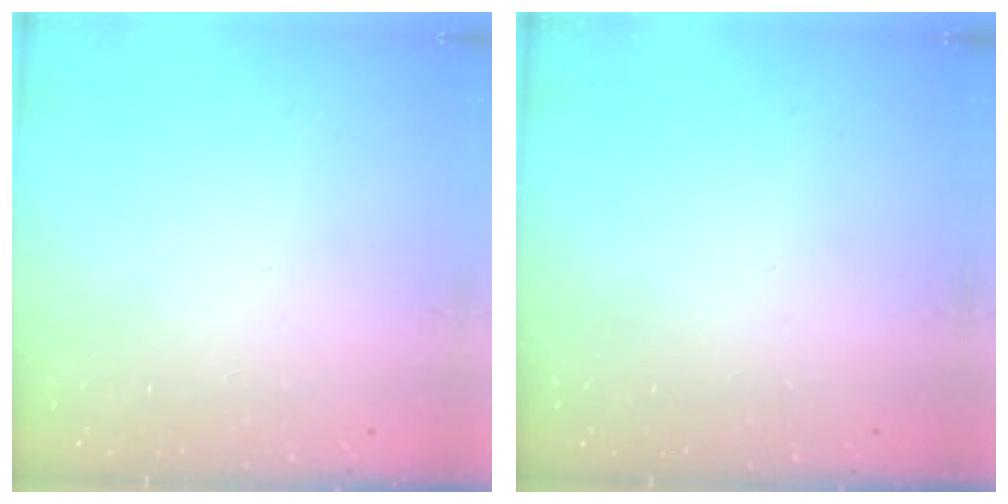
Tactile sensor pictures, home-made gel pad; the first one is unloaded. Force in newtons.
{"total": 0.0}